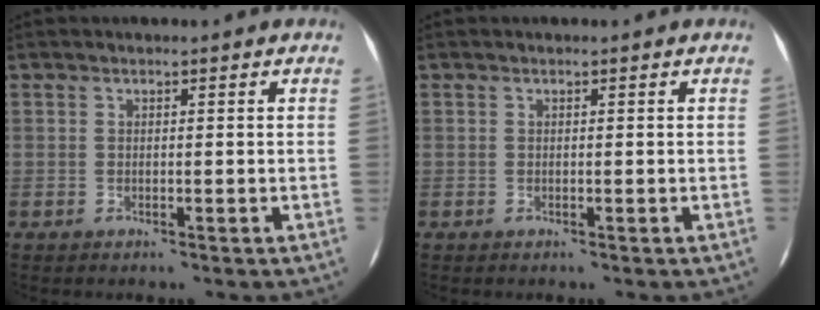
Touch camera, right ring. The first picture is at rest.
{"total": 0.0}